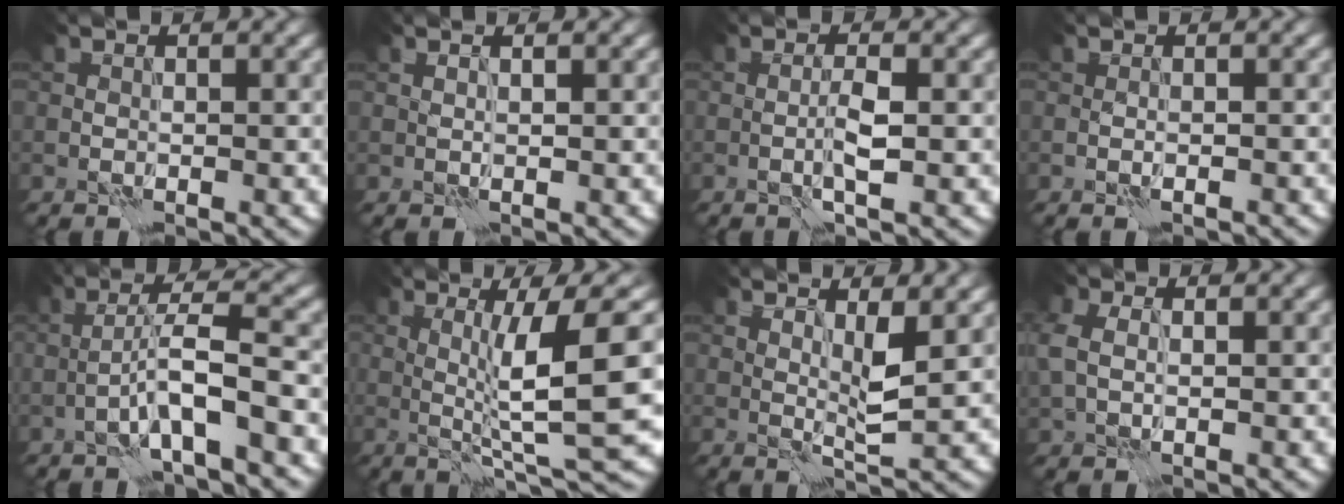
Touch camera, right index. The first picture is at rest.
{"total": 1.1, "force": [0.7, 0.3, 0.8], "torque": [-0.010, -0.007, 0.005]}
{"total": 2.1, "force": [-0.2, 0.3, 2.1], "torque": [-0.041, 0.001, -0.007]}
{"total": 0.9, "force": [-0.5, 0.2, 0.7], "torque": [-0.015, -0.002, -0.009]}
{"total": 4.6, "force": [-1.8, 0.3, 4.2], "torque": [-0.074, 0.018, -0.038]}
{"total": 9.1, "force": [0.9, 1.0, 9.0], "torque": [-0.136, 0.003, 0.021]}
{"total": 2.5, "force": [1.0, 0.3, 2.3], "torque": [-0.043, -0.006, 0.017]}
{"total": 3.0, "force": [0.6, 2.1, 2.1], "torque": [-0.059, 0.008, 0.010]}